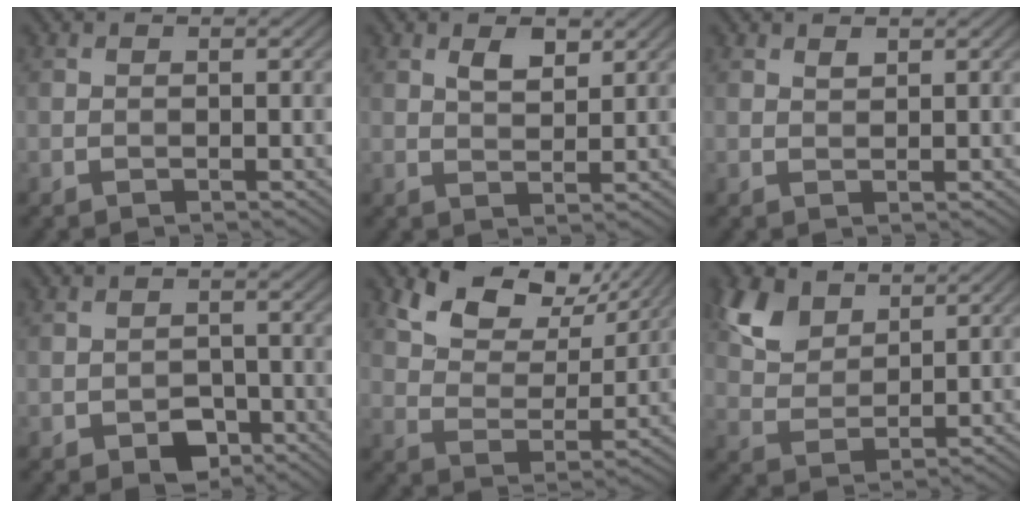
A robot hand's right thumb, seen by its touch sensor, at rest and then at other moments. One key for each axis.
{"total": 2.8, "fx": 1.5, "fy": 1.3, "fz": 1.9, "tx": -0.039, "ty": -0.003, "tz": 0.031}
{"total": 0.8, "fx": 0.6, "fy": 0.2, "fz": 0.4, "tx": -0.012, "ty": -0.002, "tz": 0.015}
{"total": 3.5, "fx": -2.1, "fy": 2.2, "fz": 1.8, "tx": -0.028, "ty": -0.005, "tz": -0.037}
{"total": 10.2, "fx": 6.6, "fy": 5.2, "fz": 5.7, "tx": -0.123, "ty": -0.004, "tz": 0.115}
{"total": 7.2, "fx": 4.6, "fy": 4.0, "fz": 3.7, "tx": -0.096, "ty": 0.005, "tz": 0.099}